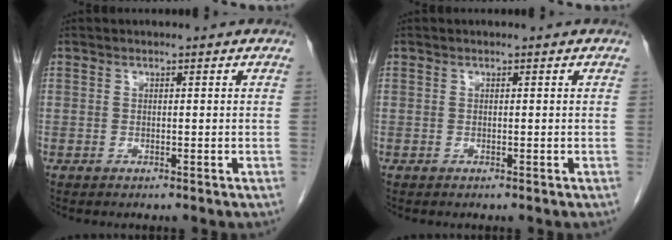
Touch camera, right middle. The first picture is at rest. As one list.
[{"total": 0.0}]